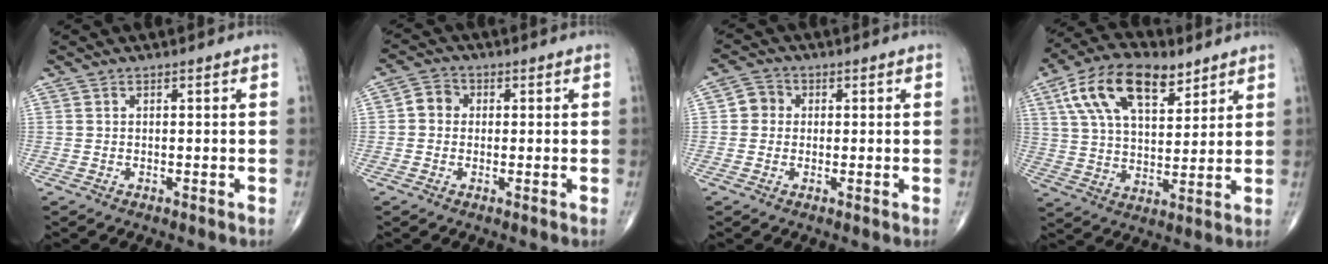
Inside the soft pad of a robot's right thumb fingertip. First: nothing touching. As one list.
[{"total": 3.8, "force": [0.1, 3.3, 1.7], "torque": [-0.016, 0.011, -0.007]}, {"total": 3.6, "force": [0.2, 3.3, 1.2], "torque": [-0.002, 0.007, -0.005]}, {"total": 16.9, "force": [8.6, 8.6, 11.8], "torque": [-0.187, -0.015, 0.154]}]